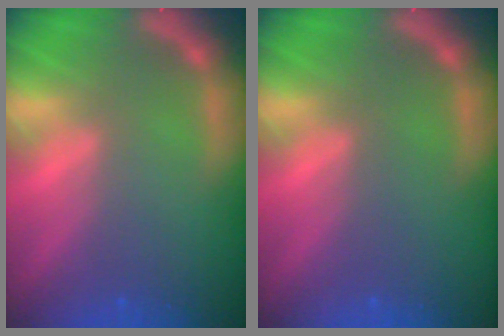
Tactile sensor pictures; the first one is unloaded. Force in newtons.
{"total": 0.0}